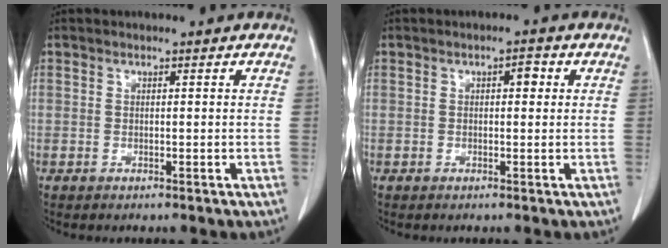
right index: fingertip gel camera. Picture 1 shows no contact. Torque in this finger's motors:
{"motor_torque": [0.02, 0.08, 0.02, 0.00]}